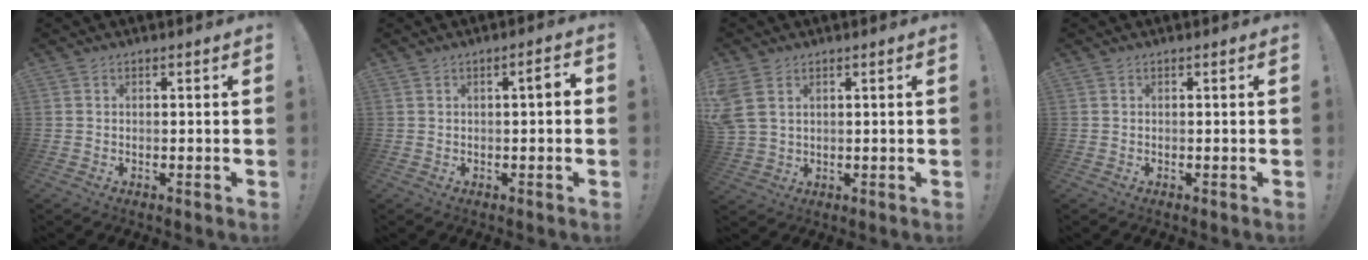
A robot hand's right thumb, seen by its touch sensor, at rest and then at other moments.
{"total": 2.6, "force": [0.0, 0.4, 2.6], "torque": [-0.031, -0.001, -0.006]}
{"total": 6.8, "force": [3.2, 4.4, 4.2], "torque": [-0.092, -0.004, 0.066]}
{"total": 0.0}